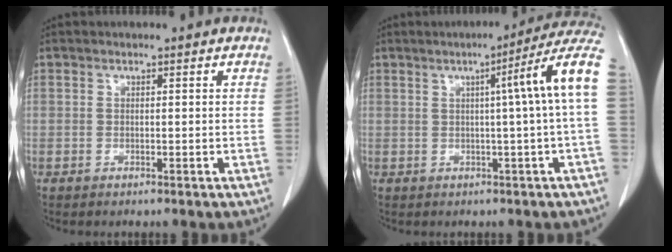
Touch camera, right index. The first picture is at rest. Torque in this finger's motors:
{"motor_torque": [0.87, 0.04, 0.32, 0.04]}